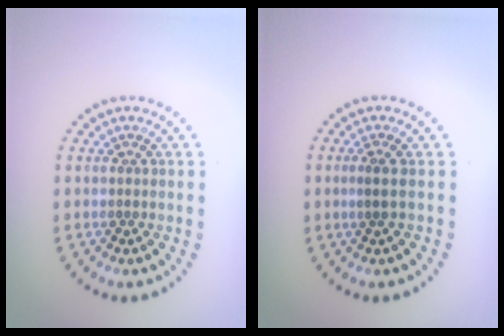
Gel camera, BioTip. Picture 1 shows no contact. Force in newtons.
{"total": 1.0, "press": 0.7, "slide": 0.7}